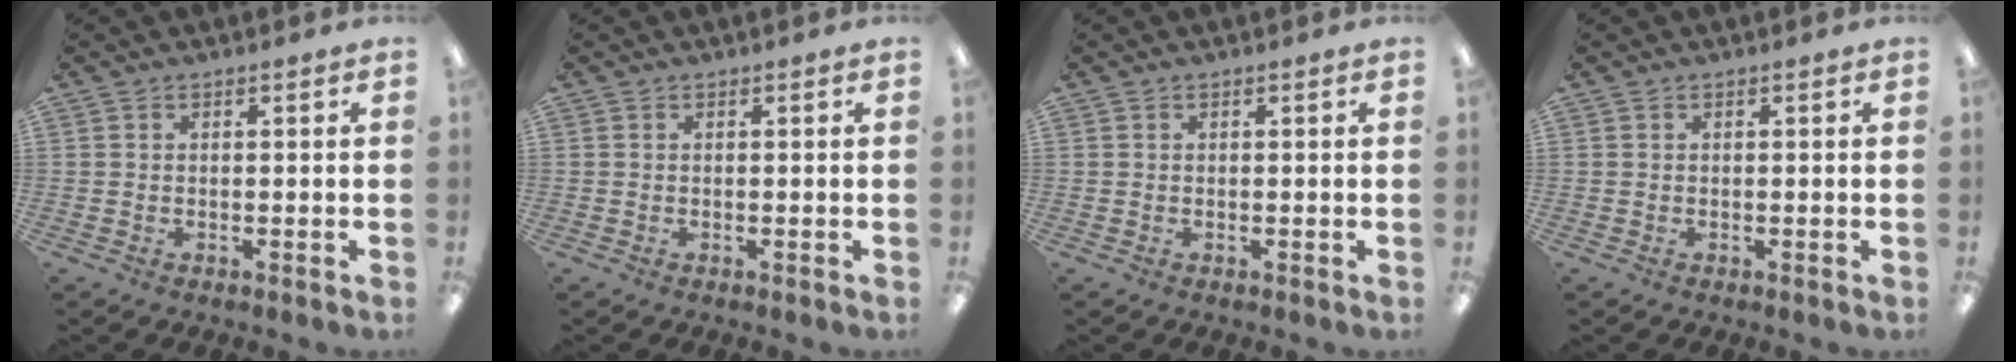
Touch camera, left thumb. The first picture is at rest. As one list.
[{"total": 0.0}, {"total": 0.0}, {"total": 0.0}]